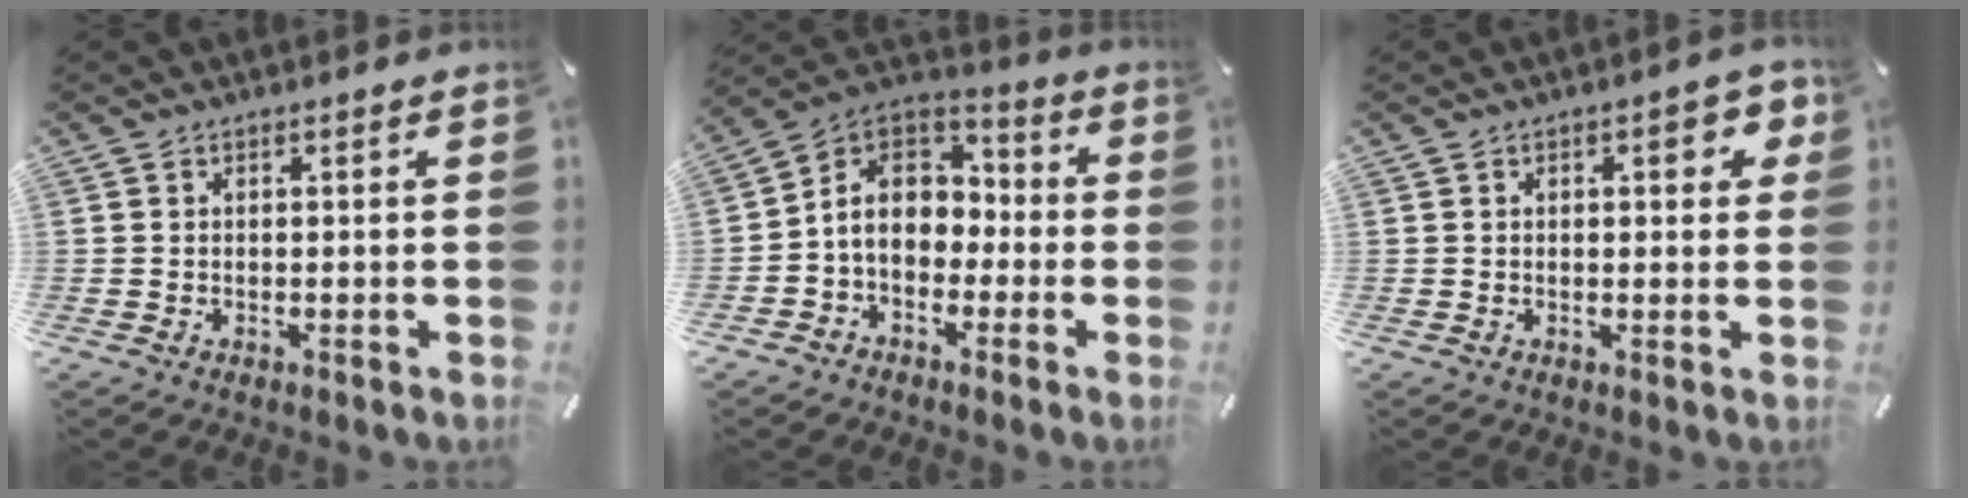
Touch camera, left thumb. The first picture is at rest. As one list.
[{"total": 9.3, "force": [-1.5, 8.0, 4.5], "torque": [-0.107, 0.012, -0.025]}, {"total": 5.2, "force": [1.5, 2.6, 4.3], "torque": [-0.046, -0.004, 0.016]}]